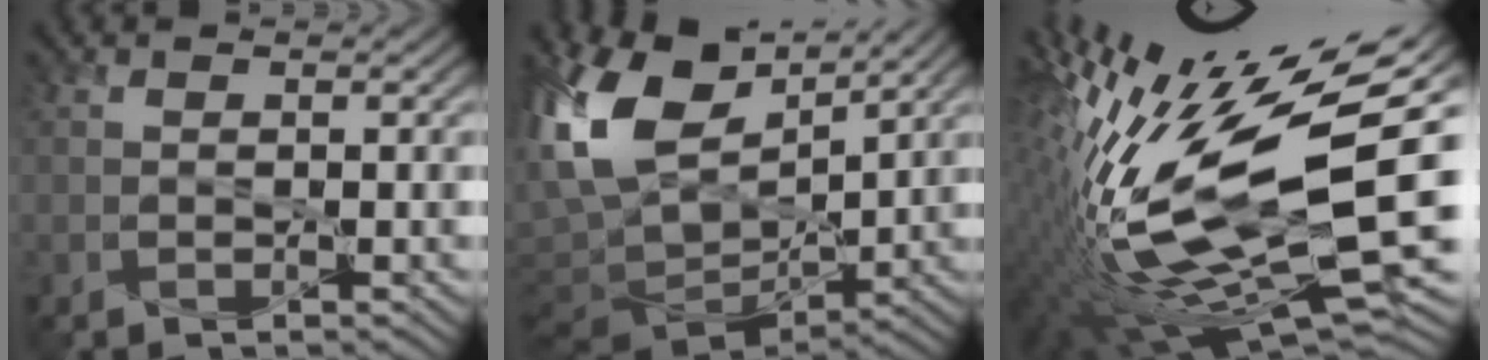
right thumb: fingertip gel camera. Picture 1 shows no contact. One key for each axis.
{"total": 13.9, "fx": 4.2, "fy": 8.5, "fz": 10.1, "tx": -0.249, "ty": 0.009, "tz": 0.076}
{"total": 20.5, "fx": 2.6, "fy": 7.6, "fz": 18.9, "tx": -0.375, "ty": -0.033, "tz": 0.054}